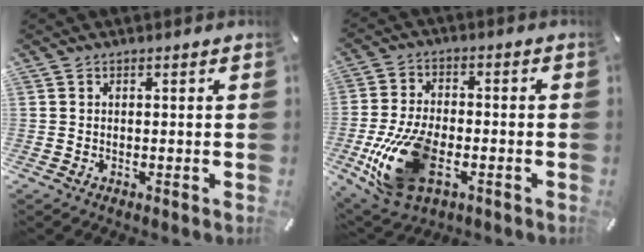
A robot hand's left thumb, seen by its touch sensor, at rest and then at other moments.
{"total": 16.6, "force": [-4.9, 9.9, 12.5], "torque": [-0.270, 0.001, -0.082]}